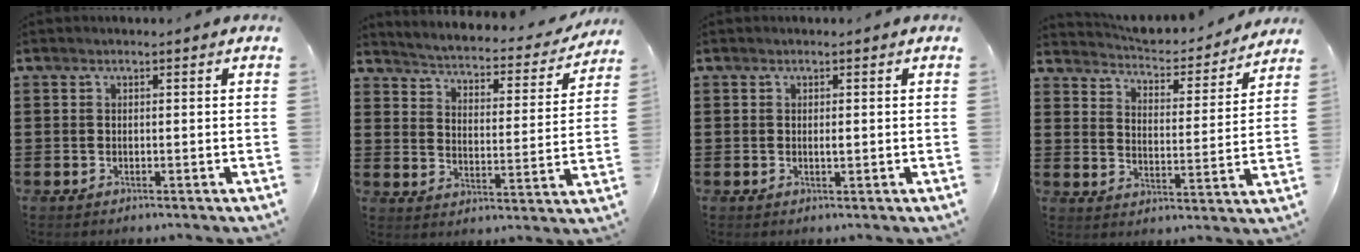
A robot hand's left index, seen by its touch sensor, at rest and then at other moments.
{"total": 2.6, "force": [2.5, 0.1, 0.6], "torque": [-0.031, -0.027, 0.032]}
{"total": 0.9, "force": [0.1, 0.2, 0.8], "torque": [-0.017, -0.002, 0.003]}
{"total": 4.3, "force": [4.2, 0.3, 0.6], "torque": [-0.036, -0.036, 0.068]}